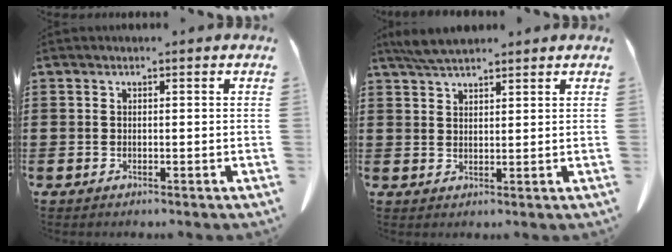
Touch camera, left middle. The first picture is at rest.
{"total": 3.4, "force": [3.0, 0.6, 1.5], "torque": [-0.036, -0.003, 0.056]}